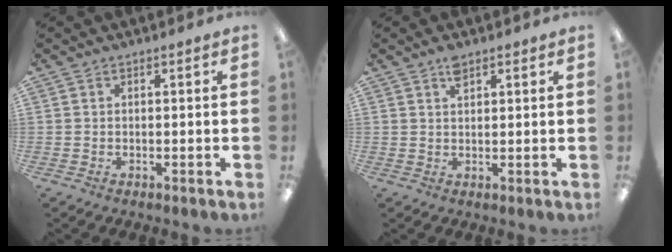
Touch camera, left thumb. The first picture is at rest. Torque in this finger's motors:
{"motor_torque": [0.26, 0.08, 0.25, -0.04, 0.00]}